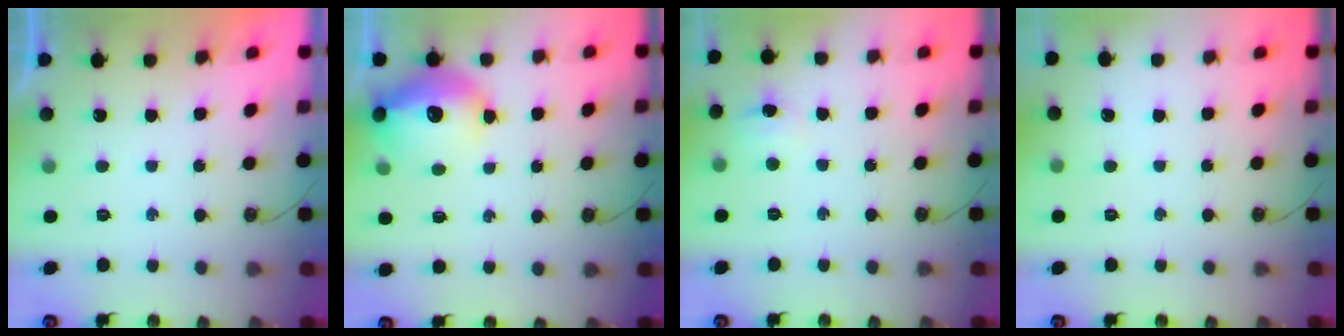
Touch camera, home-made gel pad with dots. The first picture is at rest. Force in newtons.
{"total": 15.6, "press": 15.5, "slide": 1.4}
{"total": 3.7, "press": 3.7, "slide": 0.4}
{"total": 0.0}